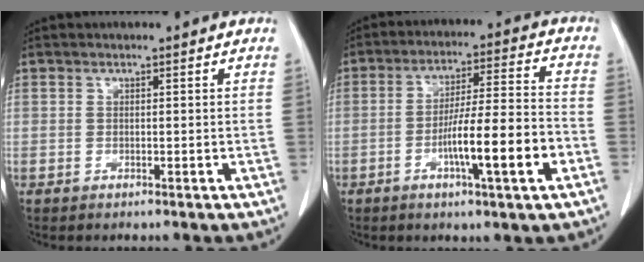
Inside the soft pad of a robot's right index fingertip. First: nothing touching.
{"total": 13.2, "force": [-4.6, 0.4, 12.4], "torque": [-0.207, 0.001, -0.076]}